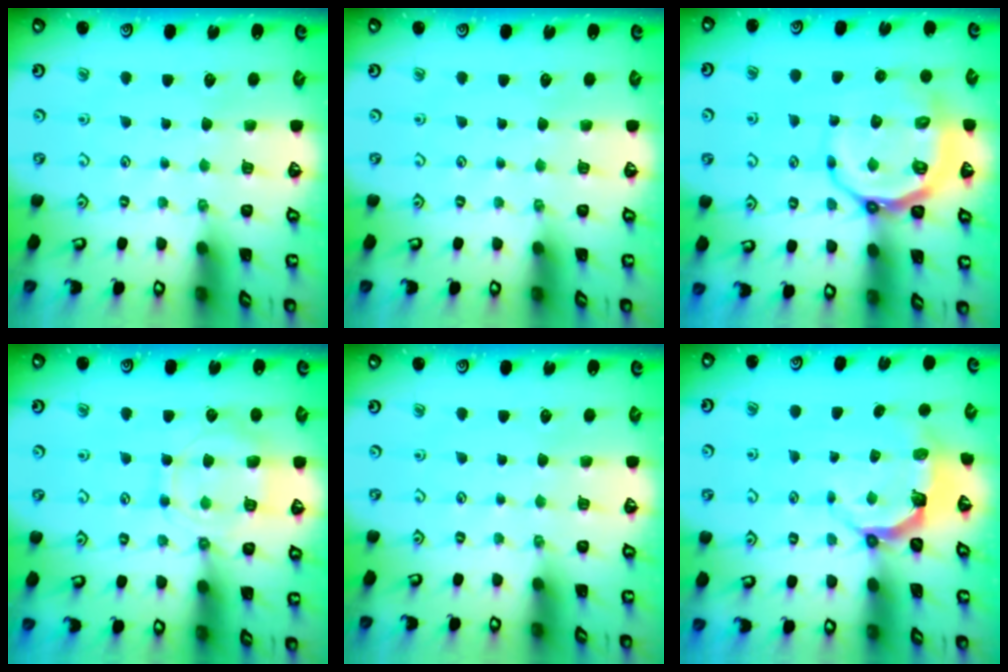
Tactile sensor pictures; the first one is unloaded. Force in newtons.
{"total": 0.0}
{"total": 11.7, "press": 11.2, "slide": 3.2}
{"total": 11.2, "press": 11.2, "slide": 1.1}
{"total": 0.0}
{"total": 4.8, "press": 3.2, "slide": 3.6}